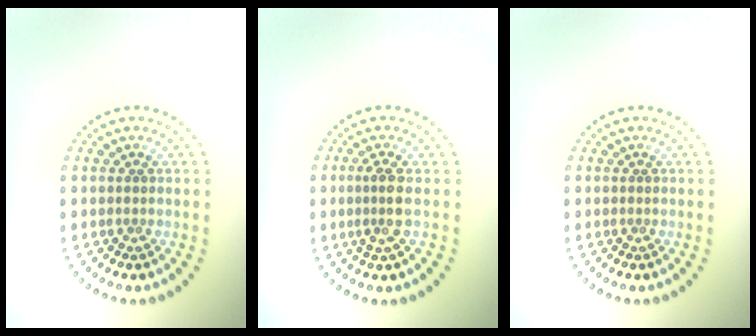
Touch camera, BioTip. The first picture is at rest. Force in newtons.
{"total": 2.0, "press": 1.6, "slide": 1.2}
{"total": 0.0}